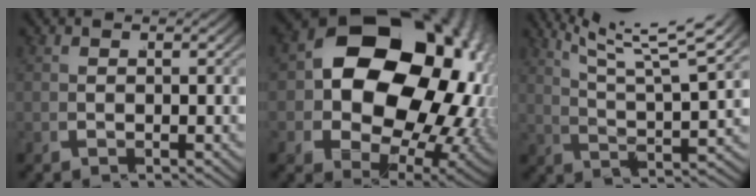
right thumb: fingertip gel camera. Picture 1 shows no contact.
{"total": 25.4, "force": [1.5, 17.9, 18.0], "torque": [-0.324, -0.062, 0.045]}
{"total": 9.9, "force": [6.5, 3.4, 6.7], "torque": [-0.097, 0.015, 0.101]}